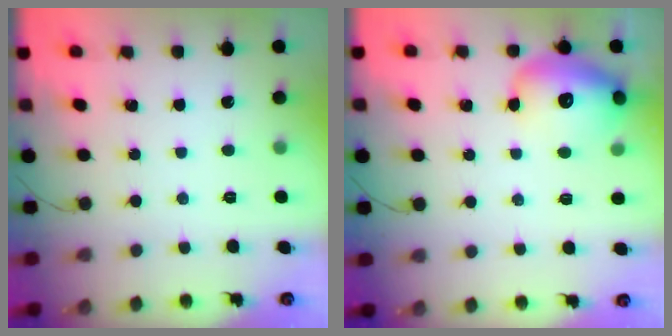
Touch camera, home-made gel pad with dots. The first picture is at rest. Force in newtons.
{"total": 14.8, "press": 14.6, "slide": 2.1}